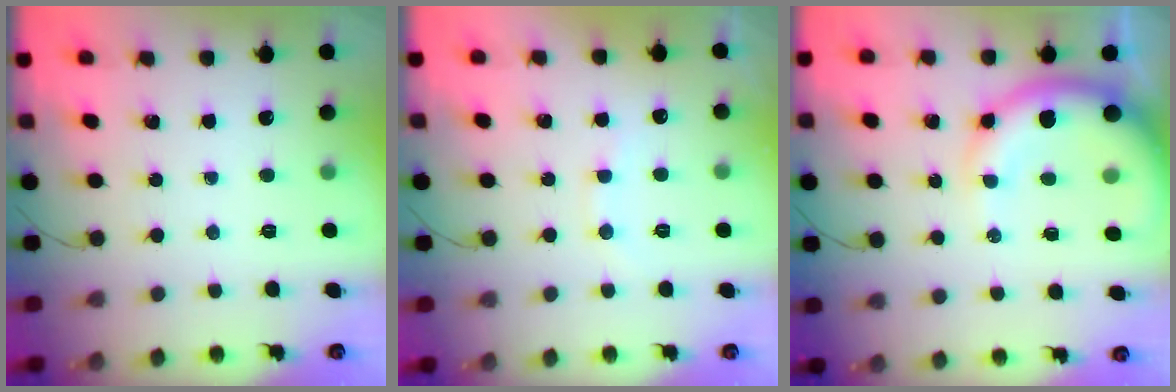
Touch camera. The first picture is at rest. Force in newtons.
{"total": 7.0, "press": 6.9, "slide": 1.2}
{"total": 12.8, "press": 12.5, "slide": 2.8}